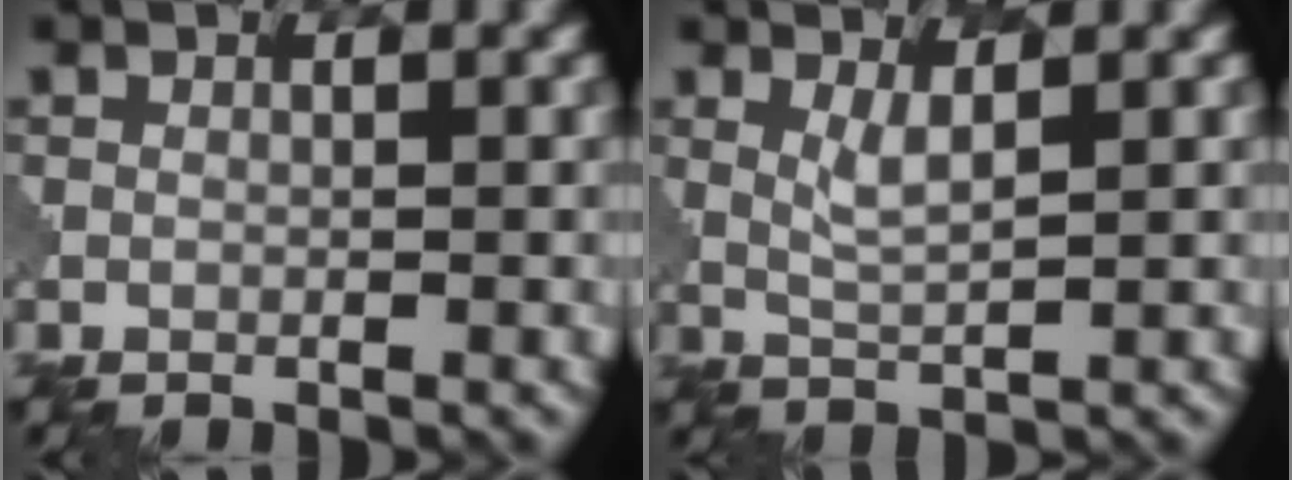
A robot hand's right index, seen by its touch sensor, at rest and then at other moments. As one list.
[{"total": 1.9, "force": [1.1, 0.4, 1.6], "torque": [-0.036, -0.008, 0.027]}]